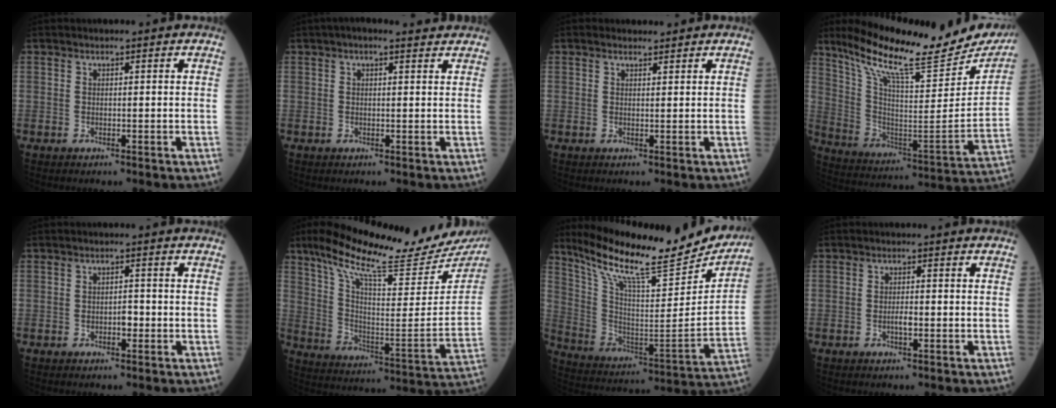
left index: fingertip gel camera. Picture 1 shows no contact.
{"total": 3.5, "force": [2.7, 0.9, 2.0], "torque": [-0.035, 0.028, 0.039]}
{"total": 1.5, "force": [1.4, 0.5, 0.4], "torque": [-0.013, 0.009, 0.023]}
{"total": 26.4, "force": [22.8, 4.0, 12.7], "torque": [-0.220, -0.059, 0.332]}
{"total": 1.5, "force": [-0.5, 0.8, 1.2], "torque": [-0.016, 0.004, -0.009]}
{"total": 25.7, "force": [21.4, 2.7, 14.0], "torque": [-0.238, -0.049, 0.308]}
{"total": 24.4, "force": [21.4, 4.0, 11.0], "torque": [-0.194, -0.041, 0.324]}
{"total": 1.3, "force": [-0.4, 0.3, 1.2], "torque": [-0.024, 0.001, -0.007]}